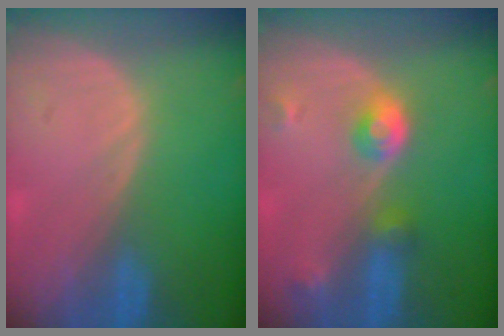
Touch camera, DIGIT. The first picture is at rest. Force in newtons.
{"total": 4.6, "press": 4.2, "slide": 1.9}